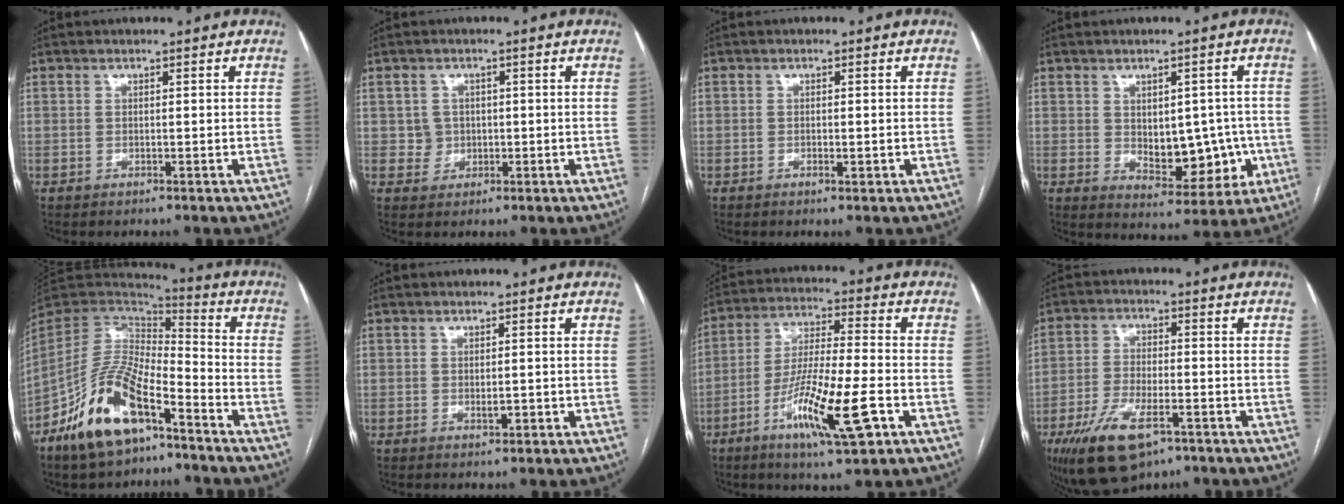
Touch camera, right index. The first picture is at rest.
{"total": 2.5, "force": [0.0, 2.5, 0.1], "torque": [0.007, 0.007, 0.002]}
{"total": 1.0, "force": [-0.4, 0.3, 0.9], "torque": [-0.016, -0.001, -0.005]}
{"total": 9.4, "force": [-0.8, 5.6, 7.6], "torque": [-0.083, 0.011, 0.008]}
{"total": 15.8, "force": [-9.4, 5.6, 11.3], "torque": [-0.229, 0.003, -0.175]}
{"total": 1.4, "force": [-0.3, 0.6, 1.2], "torque": [-0.020, -0.001, -0.003]}
{"total": 14.5, "force": [-6.0, 1.4, 13.2], "torque": [-0.248, -0.017, -0.104]}
{"total": 11.6, "force": [-6.6, 4.4, 8.4], "torque": [-0.162, -0.011, -0.109]}